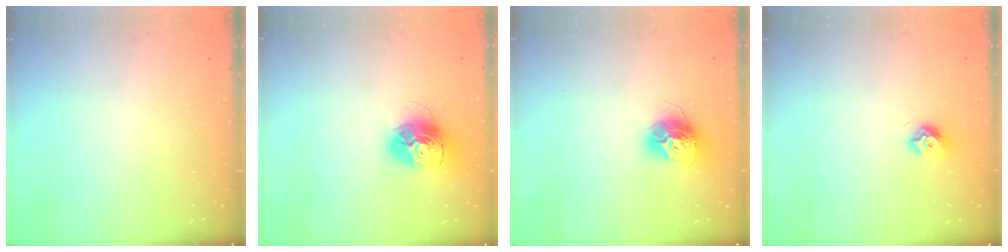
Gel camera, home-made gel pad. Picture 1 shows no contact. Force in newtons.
{"total": 14.8, "press": 14.7, "slide": 1.4}
{"total": 12.1, "press": 12.0, "slide": 1.0}
{"total": 7.3, "press": 7.3, "slide": 0.3}